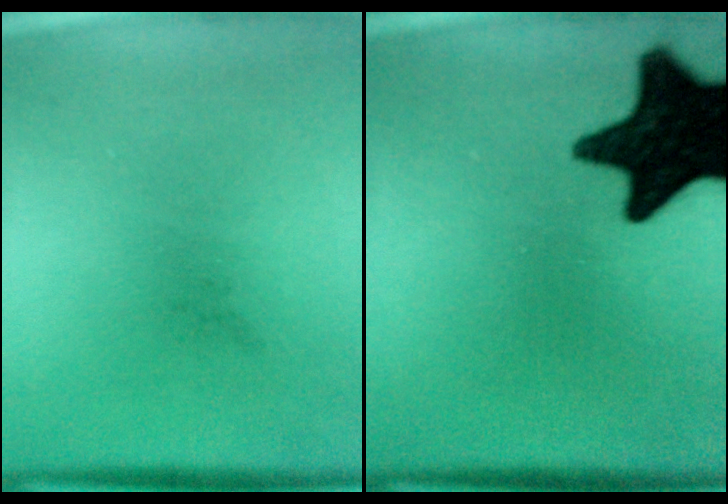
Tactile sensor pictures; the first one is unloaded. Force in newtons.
{"total": 17.3}